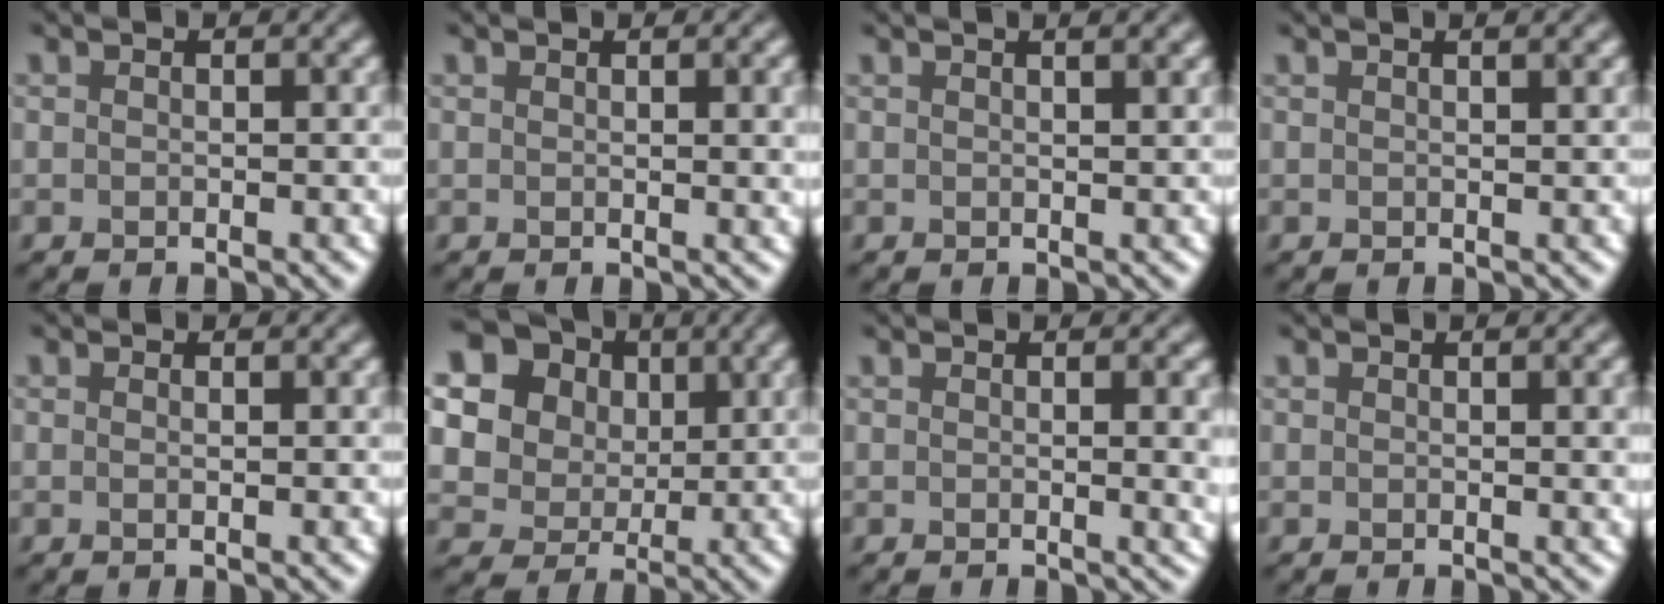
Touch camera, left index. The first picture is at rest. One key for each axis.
{"total": 2.6, "fx": 1.0, "fy": 0.9, "fz": 2.3, "tx": -0.017, "ty": 0.005, "tz": 0.013}
{"total": 3.5, "fx": 2.1, "fy": 1.5, "fz": 2.4, "tx": -0.005, "ty": 0.020, "tz": -0.006}
{"total": 2.6, "fx": 1.6, "fy": 1.0, "fz": 1.8, "tx": -0.004, "ty": 0.010, "tz": -0.005}
{"total": 0.8, "fx": 0.1, "fy": 0.2, "fz": 0.8, "tx": -0.011, "ty": -0.001, "tz": -0.001}
{"total": 19.5, "fx": 8.2, "fy": 16.0, "fz": 7.6, "tx": -0.215, "ty": 0.035, "tz": 0.134}
{"total": 3.1, "fx": 0.3, "fy": 1.0, "fz": 3.0, "tx": -0.022, "ty": 0.002, "tz": 0.001}
{"total": 2.0, "fx": 0.6, "fy": 0.6, "fz": 1.8, "tx": -0.014, "ty": 0.001, "tz": 0.009}